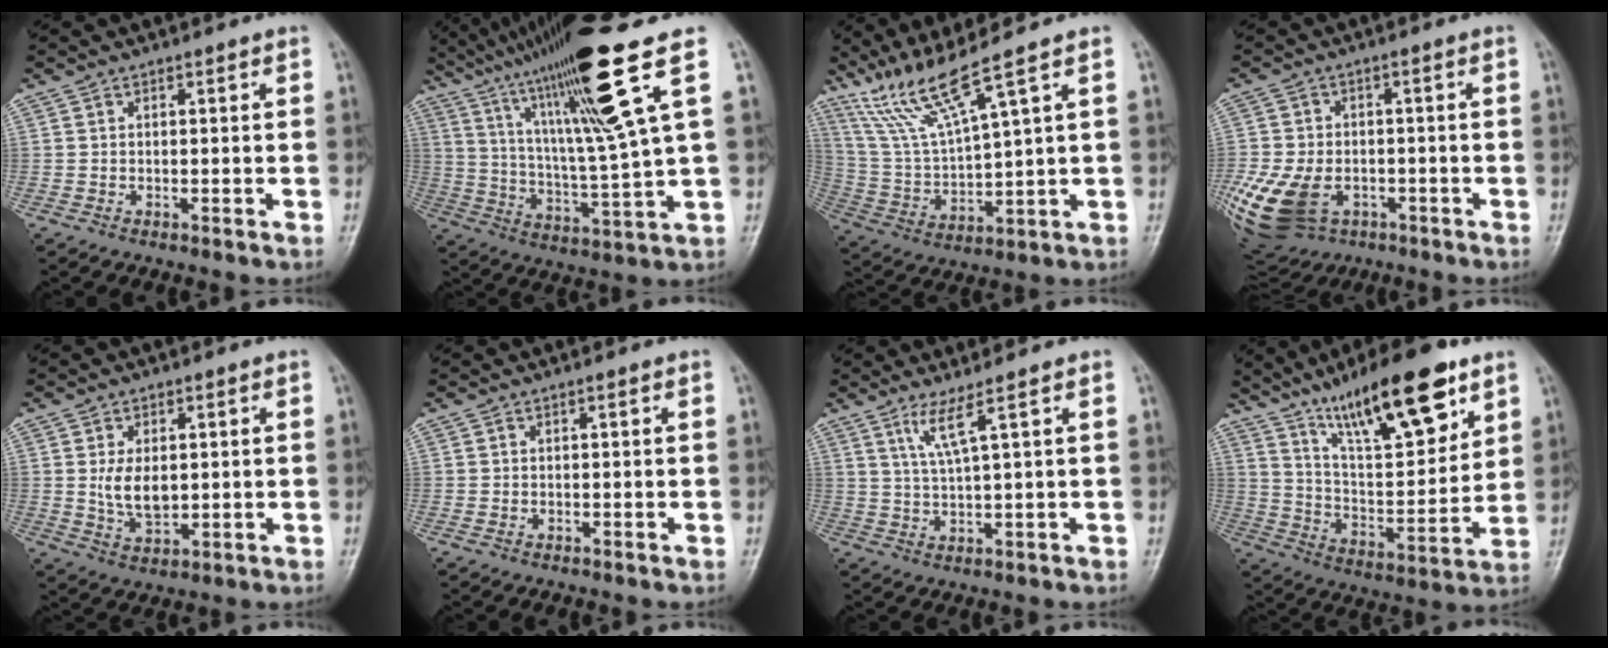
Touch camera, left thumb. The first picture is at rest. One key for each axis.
{"total": 20.4, "fx": 10.6, "fy": 0.2, "fz": 17.4, "tx": -0.288, "ty": -0.039, "tz": 0.183}
{"total": 11.4, "fx": 8.2, "fy": -0.5, "fz": 7.9, "tx": -0.162, "ty": -0.044, "tz": 0.175}
{"total": 20.4, "fx": -7.3, "fy": 14.4, "fz": 12.4, "tx": -0.309, "ty": 0.001, "tz": -0.109}
{"total": 7.0, "fx": 0.6, "fy": 4.2, "fz": 5.6, "tx": -0.089, "ty": -0.008, "tz": 0.019}
{"total": 0.9, "fx": -0.1, "fy": 0.4, "fz": 0.8, "tx": -0.024, "ty": 0.011, "tz": 0.000}
{"total": 4.4, "fx": 2.4, "fy": -0.7, "fz": 3.6, "tx": -0.087, "ty": -0.022, "tz": 0.058}
{"total": 21.2, "fx": 13.1, "fy": 6.2, "fz": 15.4, "tx": -0.216, "ty": -0.055, "tz": 0.229}